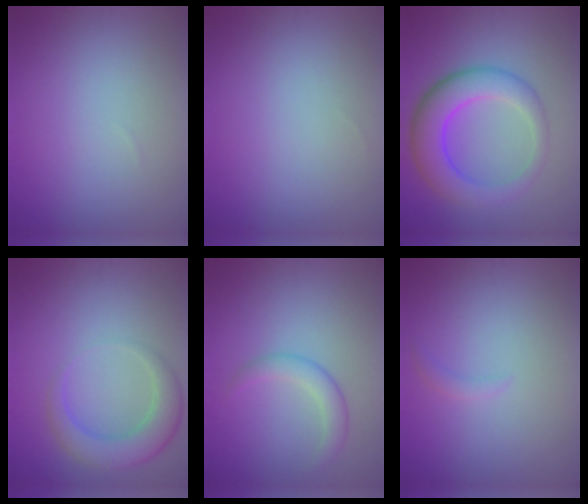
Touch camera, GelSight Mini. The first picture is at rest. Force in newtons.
{"total": 0.0}
{"total": 6.4, "press": 6.4, "slide": 0.2}
{"total": 4.2, "press": 4.2, "slide": 0.5}
{"total": 2.3, "press": 2.3, "slide": 0.0}
{"total": 0.8, "press": 0.8, "slide": 0.1}